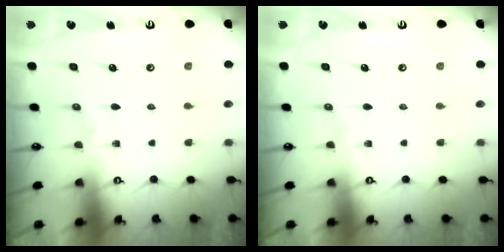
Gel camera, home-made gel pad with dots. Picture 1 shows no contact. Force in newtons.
{"total": 0.0}